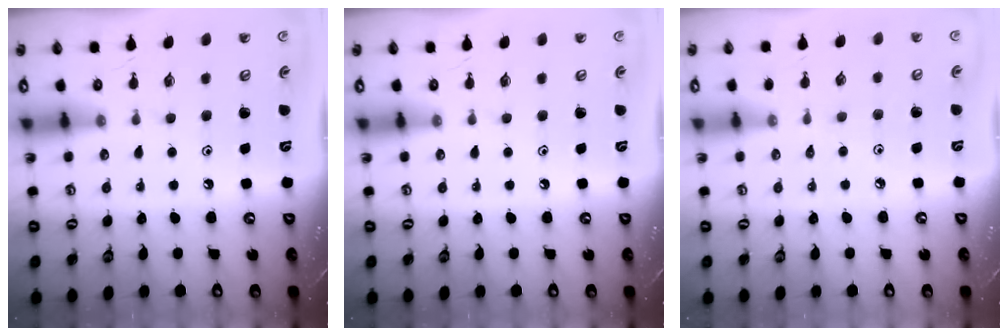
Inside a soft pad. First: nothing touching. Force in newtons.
{"total": 0.0}
{"total": 2.1, "press": 2.1, "slide": 0.5}